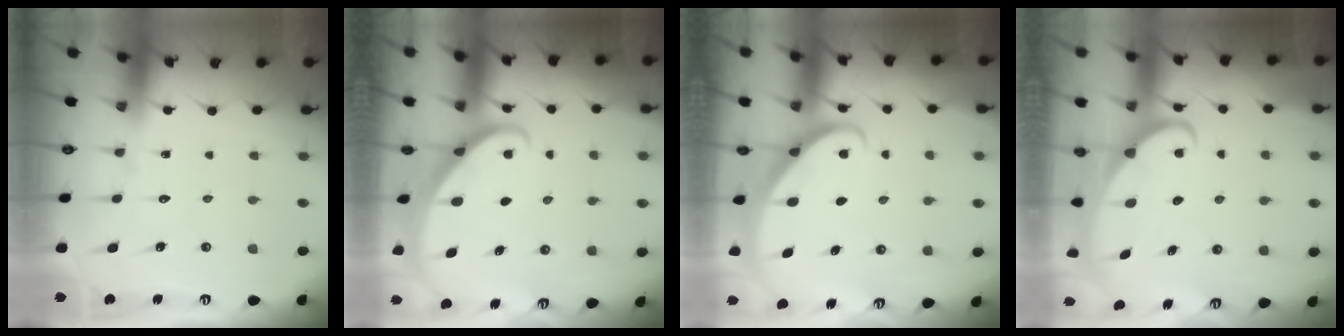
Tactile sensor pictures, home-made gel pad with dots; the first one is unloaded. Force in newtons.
{"total": 1.9, "press": 1.9, "slide": 0.0}
{"total": 2.8, "press": 2.8, "slide": 0.2}
{"total": 2.4, "press": 2.3, "slide": 0.3}